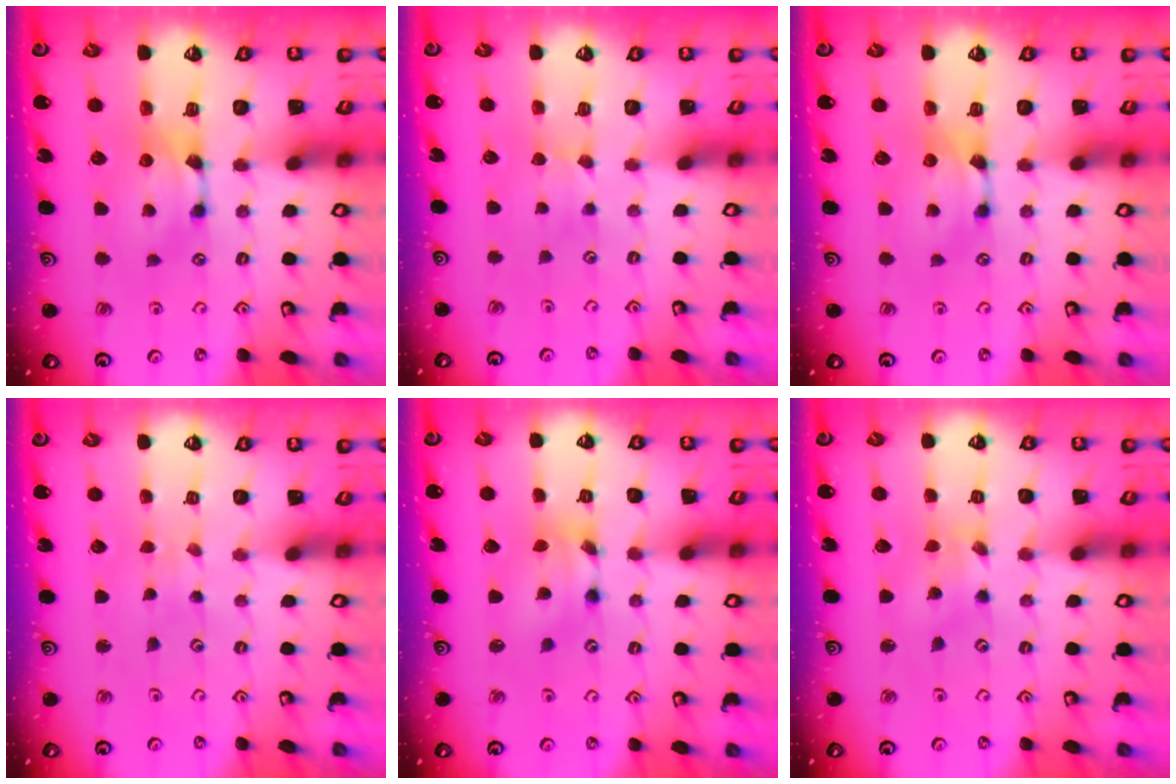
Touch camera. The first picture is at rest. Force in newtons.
{"total": 1.9, "press": 1.9, "slide": 0.4}
{"total": 0.0}
{"total": 5.6, "press": 5.6, "slide": 0.2}
{"total": 5.0, "press": 4.6, "slide": 1.9}
{"total": 2.9, "press": 2.8, "slide": 1.0}